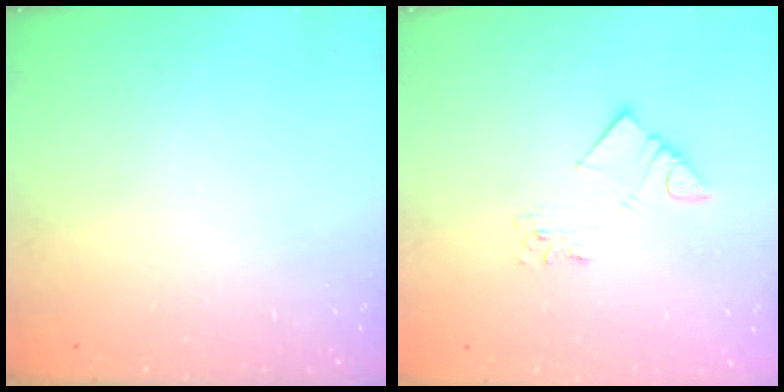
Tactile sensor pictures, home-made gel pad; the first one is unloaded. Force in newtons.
{"total": 3.4, "press": 3.4, "slide": 0.2}